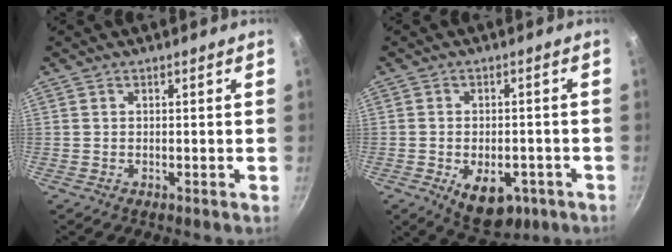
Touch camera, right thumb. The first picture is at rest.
{"total": 10.1, "force": [-4.0, 5.9, 7.2], "torque": [-0.073, 0.011, -0.042]}